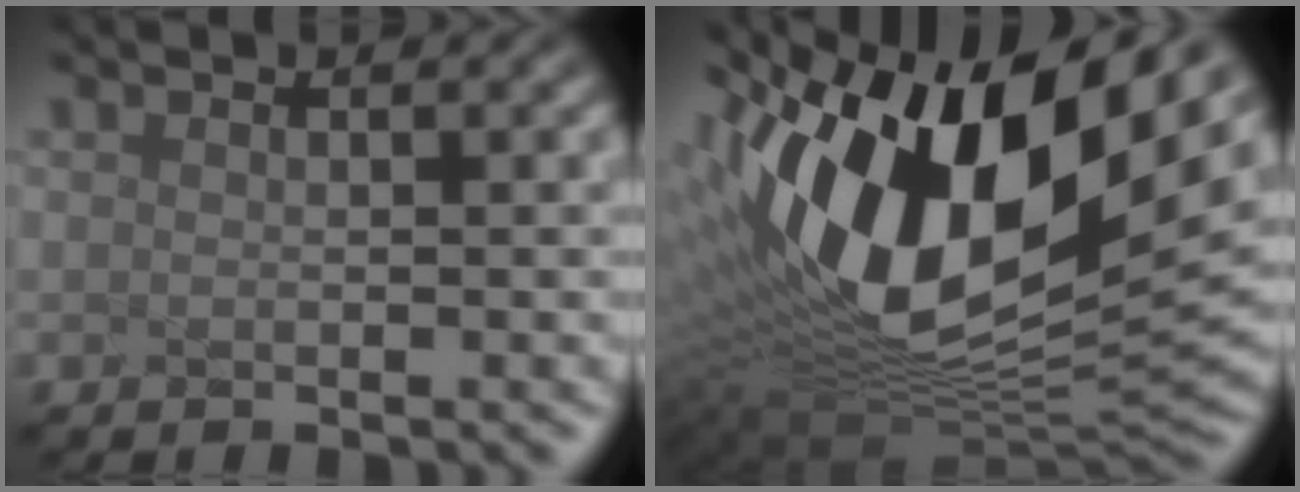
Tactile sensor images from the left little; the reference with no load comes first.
{"total": 14.2, "force": [3.0, 7.4, 11.8], "torque": [-0.257, -0.001, 0.089]}